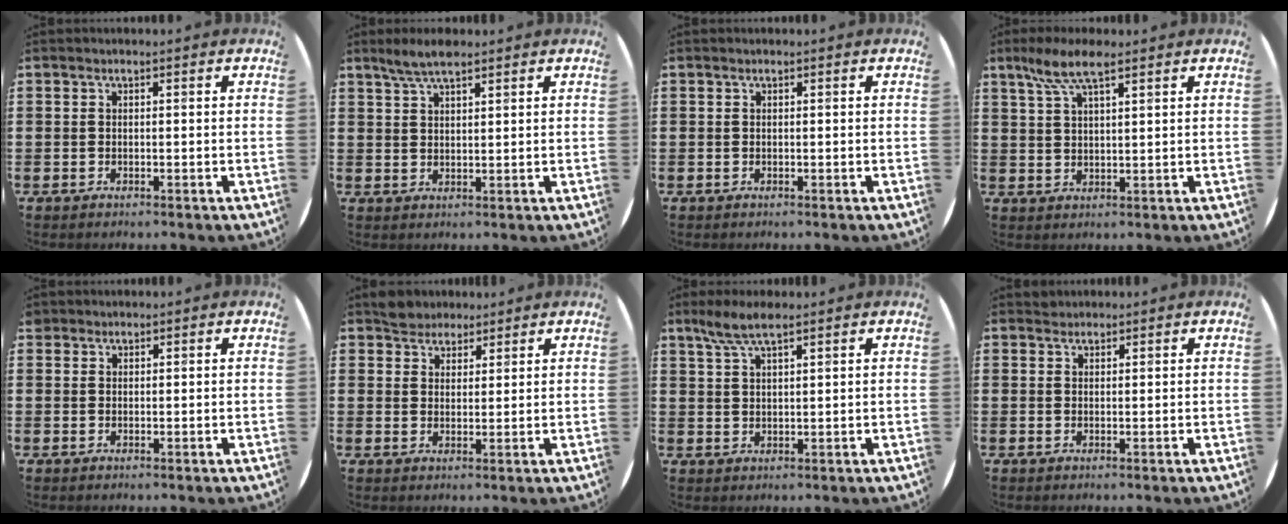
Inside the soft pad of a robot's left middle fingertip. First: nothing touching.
{"total": 3.8, "force": [3.2, 0.9, 2.0], "torque": [-0.036, -0.004, 0.055]}
{"total": 0.0}
{"total": 6.4, "force": [4.3, 1.7, 4.4], "torque": [-0.097, 0.005, 0.076]}
{"total": 1.0, "force": [0.9, 0.4, -0.1], "torque": [-0.001, 0.002, 0.019]}
{"total": 3.4, "force": [3.1, 1.3, -0.3], "torque": [0.003, 0.000, 0.060]}
{"total": 4.5, "force": [3.5, 0.9, 2.8], "torque": [-0.062, 0.001, 0.062]}
{"total": 1.1, "force": [1.0, 0.3, -0.2], "torque": [0.002, 0.003, 0.020]}